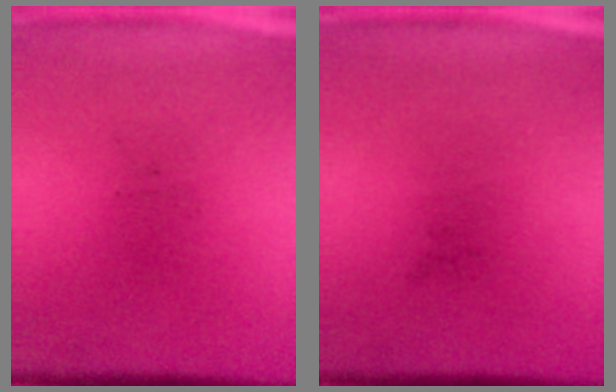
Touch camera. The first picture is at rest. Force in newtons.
{"total": 0.0}